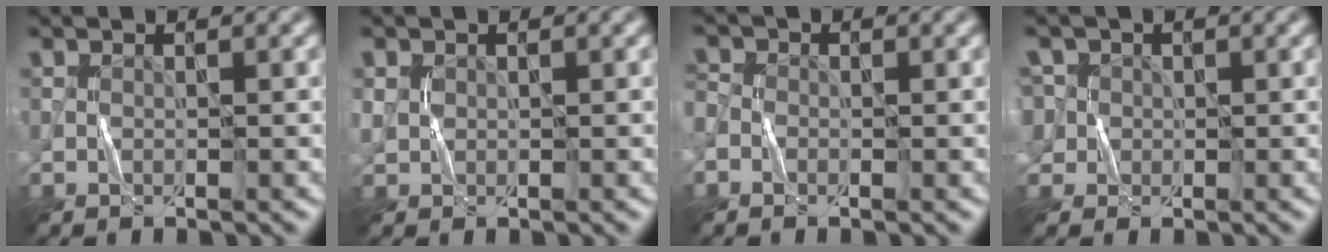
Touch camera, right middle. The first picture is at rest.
{"total": 1.1, "force": [0.3, 1.0, 0.4], "torque": [-0.008, 0.001, 0.007]}
{"total": 1.5, "force": [-0.6, 1.2, 0.5], "torque": [-0.014, 0.005, -0.020]}
{"total": 4.4, "force": [1.4, 3.8, 1.6], "torque": [-0.035, 0.025, 0.008]}